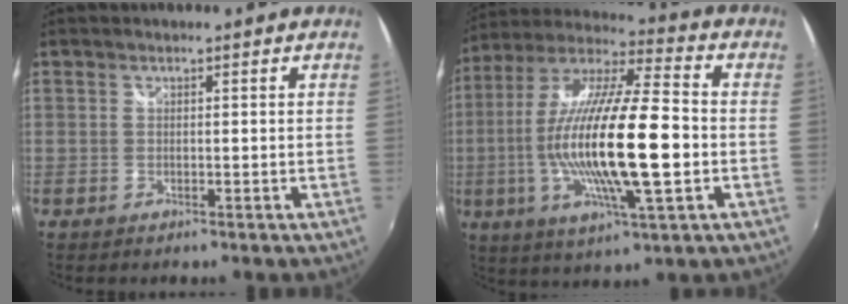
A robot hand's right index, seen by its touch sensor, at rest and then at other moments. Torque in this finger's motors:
{"motor_torque": [1.89, -0.25, 1.05, 0.21]}